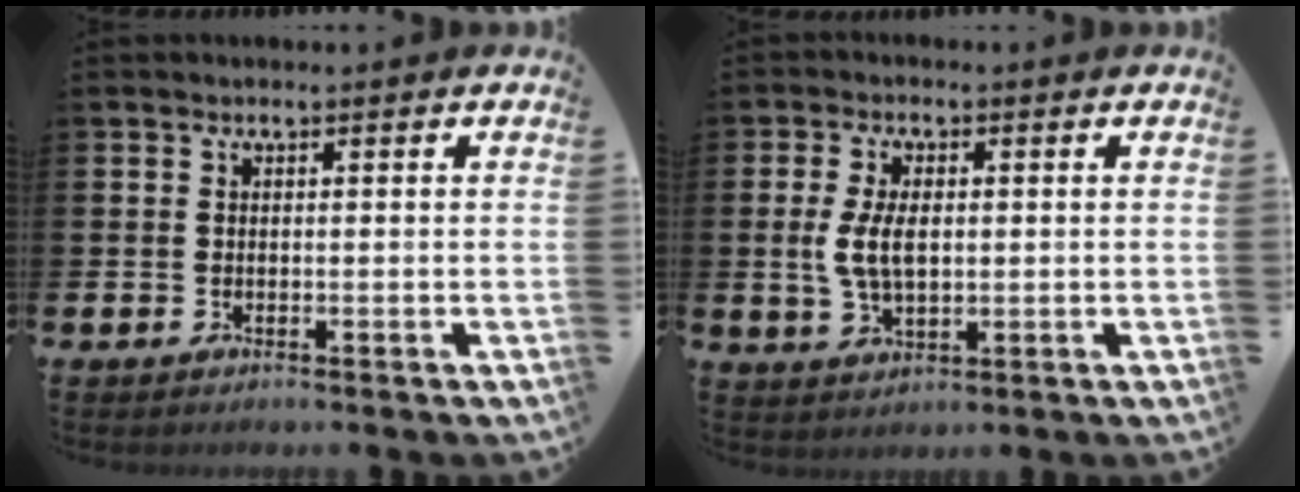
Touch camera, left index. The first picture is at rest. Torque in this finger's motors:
{"motor_torque": [0.26, 0.04, 0.24, 0.21]}